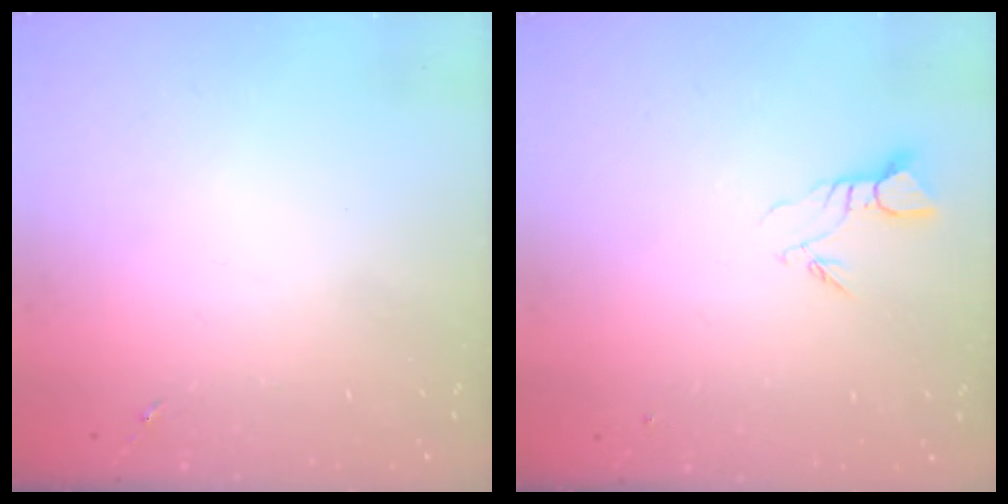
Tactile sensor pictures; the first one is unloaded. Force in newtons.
{"total": 3.4, "press": 3.4, "slide": 0.2}